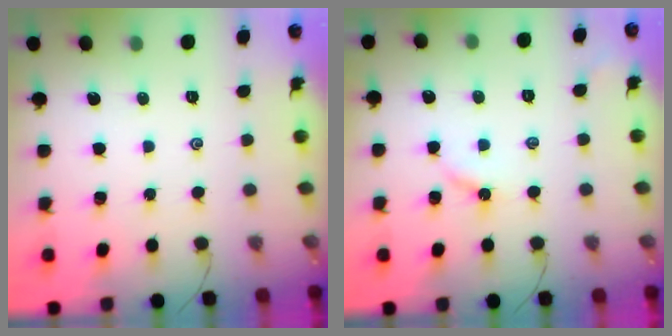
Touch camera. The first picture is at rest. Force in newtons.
{"total": 3.4, "press": 3.3, "slide": 0.5}